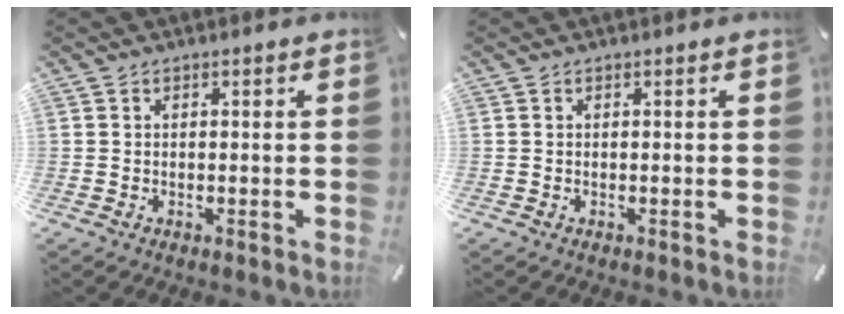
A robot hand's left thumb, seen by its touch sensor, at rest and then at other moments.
{"total": 0.0}